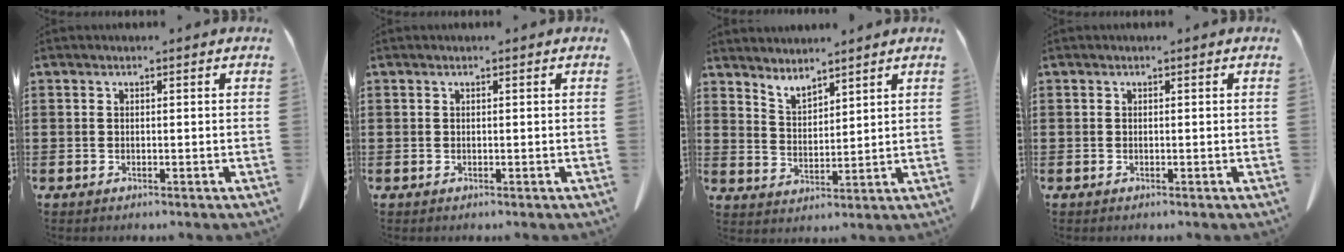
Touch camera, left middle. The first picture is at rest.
{"total": 0.0}
{"total": 3.8, "force": [3.7, 0.5, 0.4], "torque": [-0.019, -0.017, 0.069]}
{"total": 0.0}